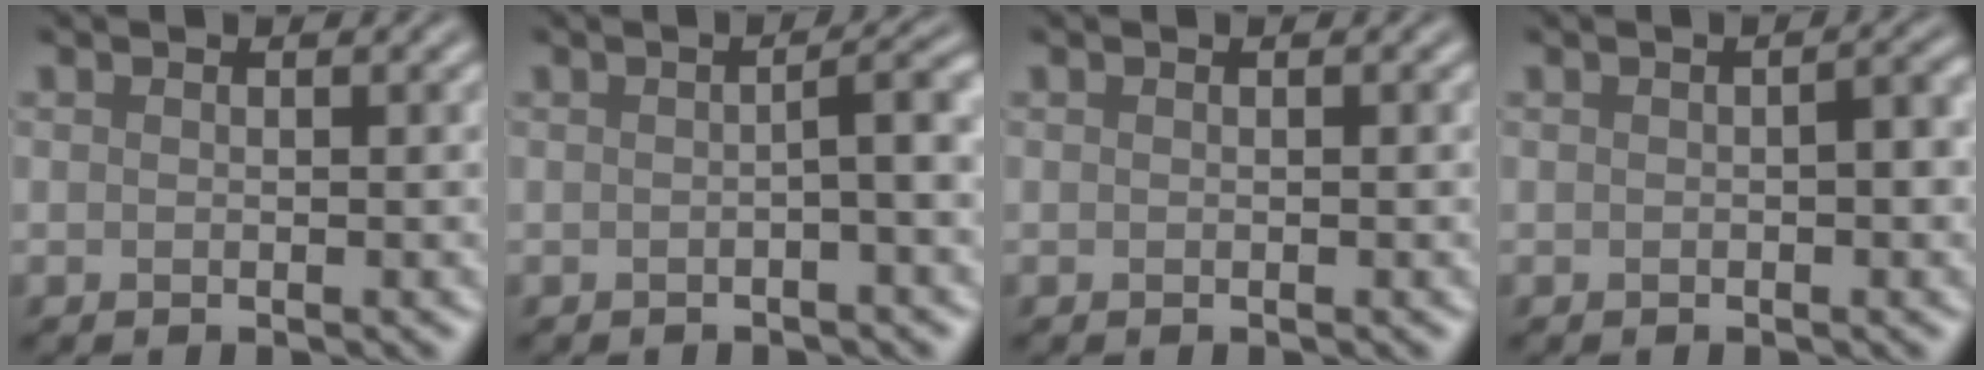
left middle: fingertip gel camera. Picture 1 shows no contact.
{"total": 3.1, "force": [-0.3, 0.6, 3.0], "torque": [-0.038, 0.014, -0.010]}
{"total": 0.0}
{"total": 2.2, "force": [0.0, 0.6, 2.1], "torque": [-0.030, 0.004, -0.001]}